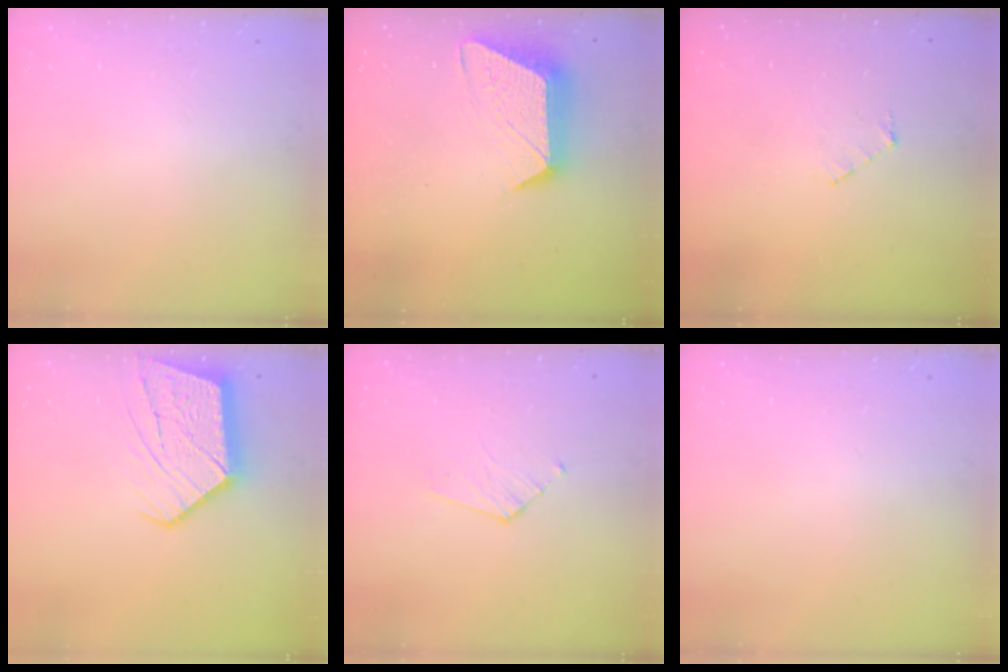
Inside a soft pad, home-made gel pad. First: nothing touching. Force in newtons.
{"total": 14.7, "press": 14.6, "slide": 0.8}
{"total": 3.8, "press": 3.8, "slide": 0.4}
{"total": 17.9, "press": 17.8, "slide": 1.6}
{"total": 3.4, "press": 3.4, "slide": 0.3}
{"total": 0.0}